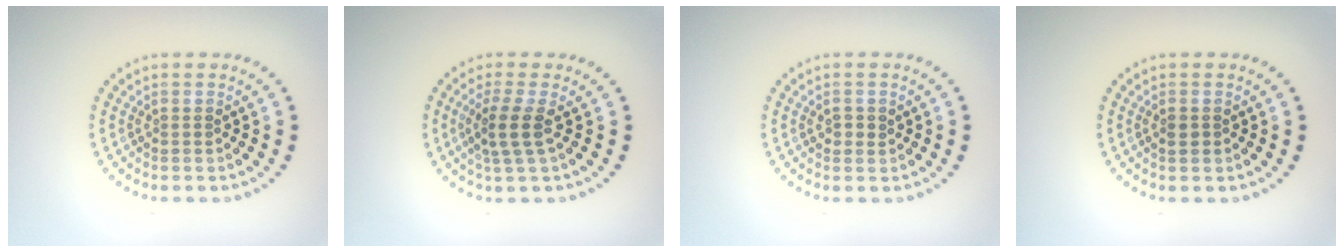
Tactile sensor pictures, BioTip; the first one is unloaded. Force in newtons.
{"total": 2.6, "press": 2.0, "slide": 1.6}
{"total": 1.2, "press": 1.1, "slide": 0.5}
{"total": 0.8, "press": 0.8, "slide": 0.2}